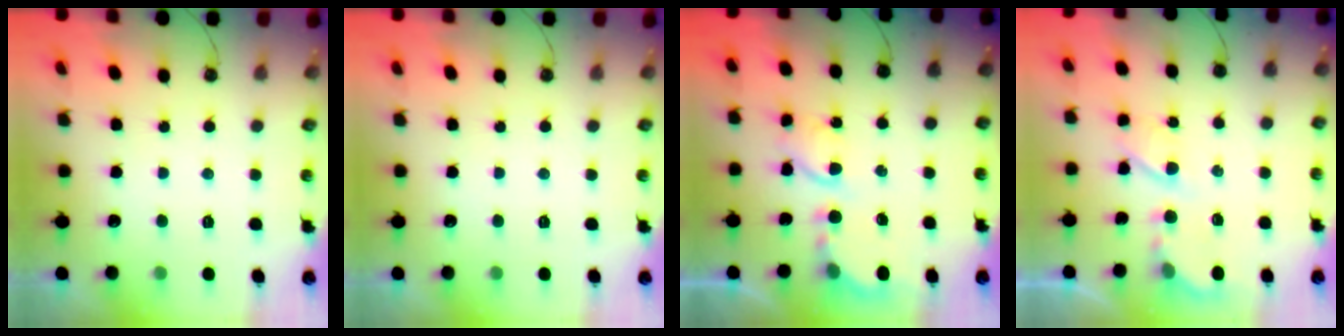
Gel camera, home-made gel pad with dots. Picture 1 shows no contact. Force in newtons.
{"total": 0.0}
{"total": 6.0, "press": 6.0, "slide": 0.5}
{"total": 5.7, "press": 5.7, "slide": 0.5}